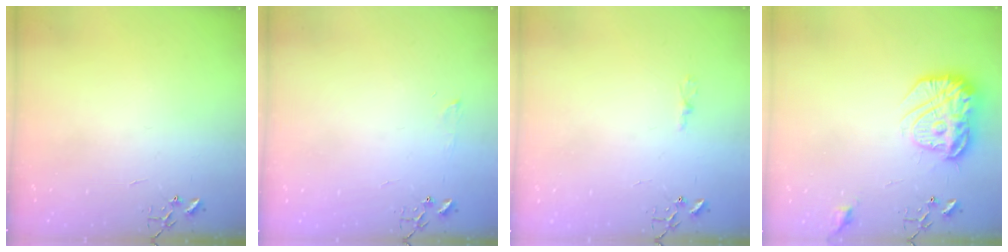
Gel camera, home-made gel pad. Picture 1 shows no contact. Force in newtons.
{"total": 4.2, "press": 4.2, "slide": 0.6}
{"total": 3.1, "press": 3.1, "slide": 0.3}
{"total": 18.0, "press": 17.9, "slide": 1.6}